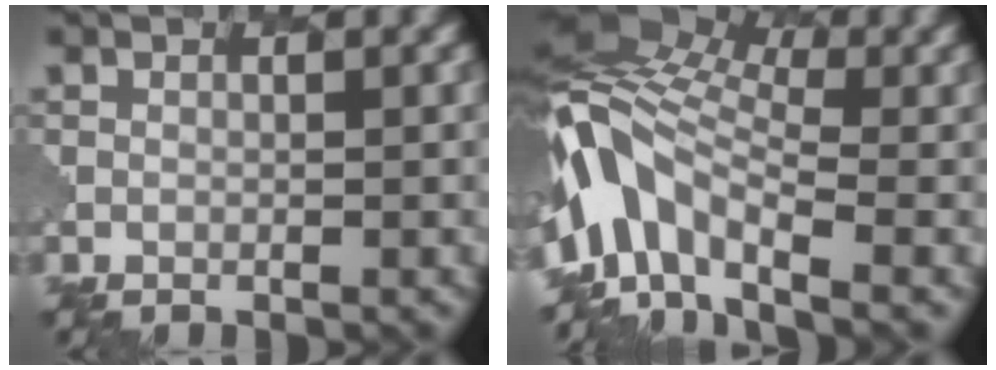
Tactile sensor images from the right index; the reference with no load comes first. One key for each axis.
{"total": 11.2, "fx": -2.4, "fy": 6.0, "fz": 9.2, "tx": -0.186, "ty": 0.015, "tz": -0.057}